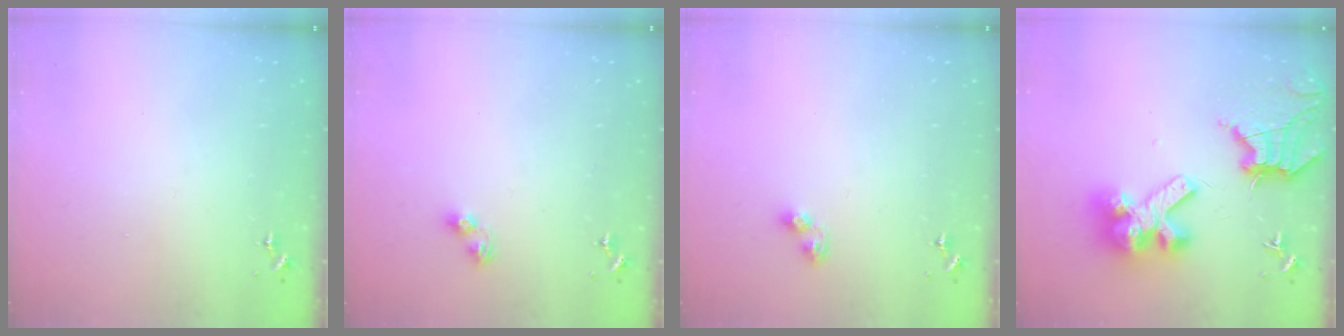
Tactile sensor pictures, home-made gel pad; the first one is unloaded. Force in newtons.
{"total": 5.7, "press": 5.7, "slide": 0.4}
{"total": 5.8, "press": 5.8, "slide": 0.5}
{"total": 17.1, "press": 16.9, "slide": 2.0}